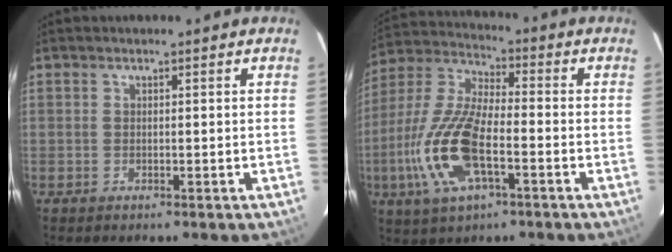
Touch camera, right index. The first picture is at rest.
{"total": 16.7, "force": [-5.2, 6.5, 14.4], "torque": [-0.315, -0.008, -0.102]}